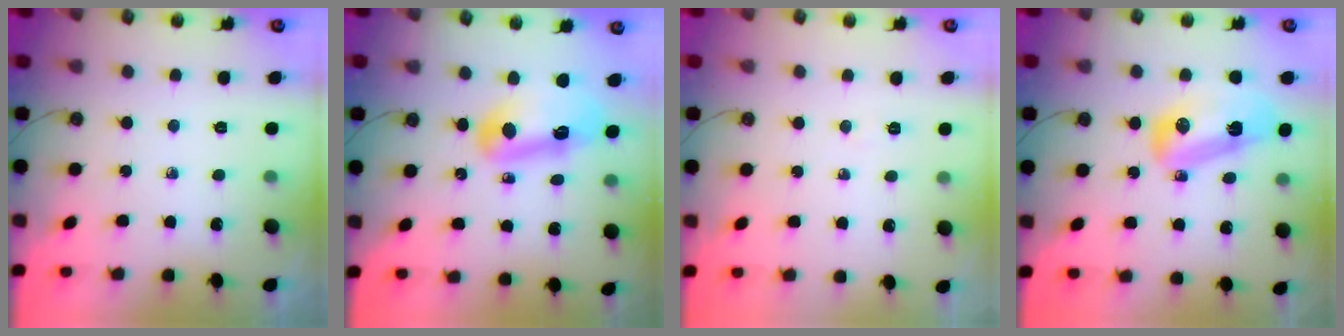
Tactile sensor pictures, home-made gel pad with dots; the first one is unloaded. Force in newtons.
{"total": 14.1, "press": 14.0, "slide": 1.6}
{"total": 3.5, "press": 2.9, "slide": 2.1}
{"total": 12.7, "press": 10.9, "slide": 6.4}